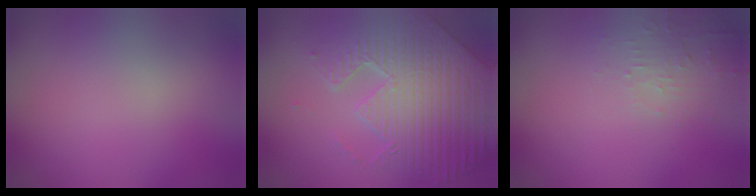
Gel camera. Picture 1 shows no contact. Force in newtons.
{"total": 9.0, "press": 6.4, "slide": 6.3}
{"total": 1.5, "press": 1.5, "slide": 0.3}